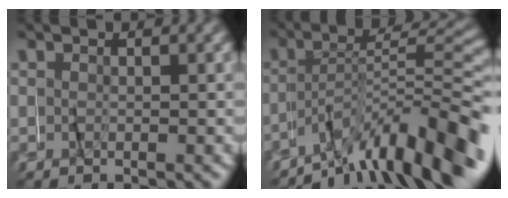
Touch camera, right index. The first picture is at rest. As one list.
[{"total": 10.0, "force": [-8.2, 0.4, 5.7], "torque": [-0.082, 0.003, -0.128]}]